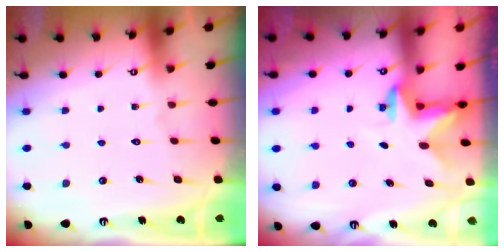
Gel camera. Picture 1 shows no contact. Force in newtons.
{"total": 2.4, "press": 2.4, "slide": 0.4}